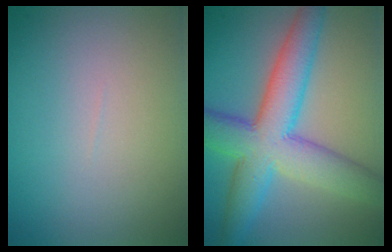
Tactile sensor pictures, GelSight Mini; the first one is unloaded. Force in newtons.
{"total": 9.0, "press": 9.0, "slide": 0.1}